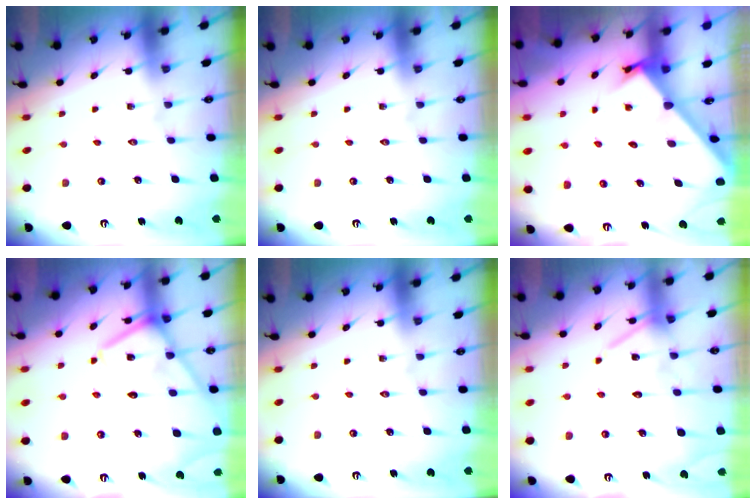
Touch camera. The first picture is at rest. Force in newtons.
{"total": 0.0}
{"total": 2.0, "press": 2.0, "slide": 0.2}
{"total": 14.6, "press": 14.6, "slide": 1.2}
{"total": 0.0}
{"total": 14.2, "press": 14.1, "slide": 1.2}